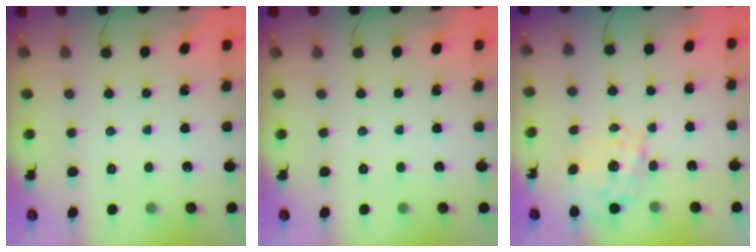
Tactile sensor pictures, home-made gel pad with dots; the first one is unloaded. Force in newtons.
{"total": 0.0}
{"total": 1.6, "press": 1.4, "slide": 0.8}